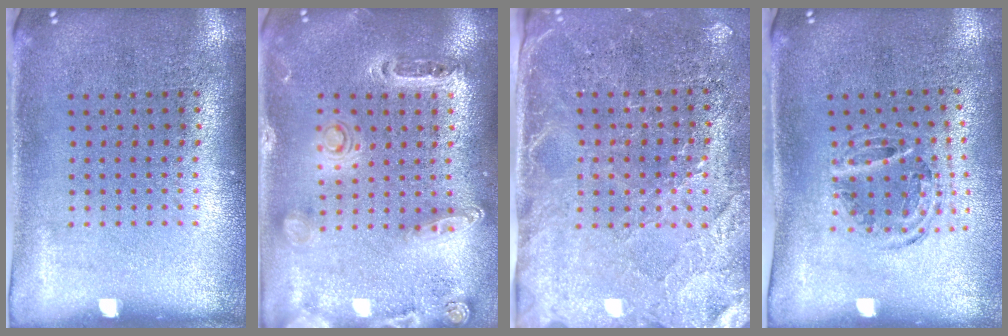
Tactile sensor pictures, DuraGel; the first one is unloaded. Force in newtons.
{"total": 1.5, "press": 1.4, "slide": 0.2}
{"total": 2.9, "press": 2.7, "slide": 1.1}
{"total": 1.0, "press": 0.9, "slide": 0.1}